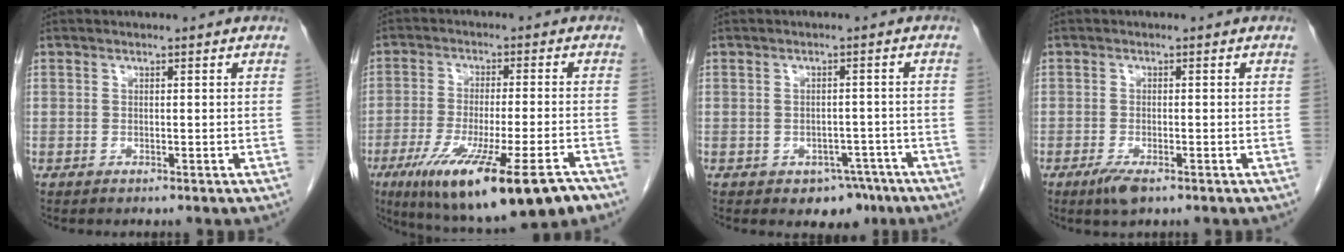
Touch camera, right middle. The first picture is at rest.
{"total": 19.0, "force": [-11.6, 2.7, 14.8], "torque": [-0.209, -0.043, -0.180]}
{"total": 4.5, "force": [-2.9, 2.9, 1.9], "torque": [-0.012, 0.007, -0.030]}
{"total": 3.0, "force": [-1.8, 0.8, 2.3], "torque": [-0.047, -0.004, -0.033]}